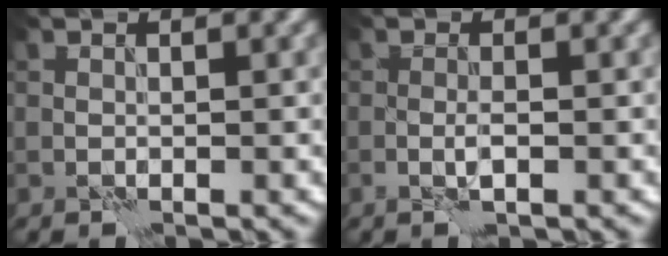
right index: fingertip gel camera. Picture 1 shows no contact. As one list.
[{"total": 1.4, "force": [-0.5, 0.2, 1.3], "torque": [-0.026, 0.002, -0.011]}]